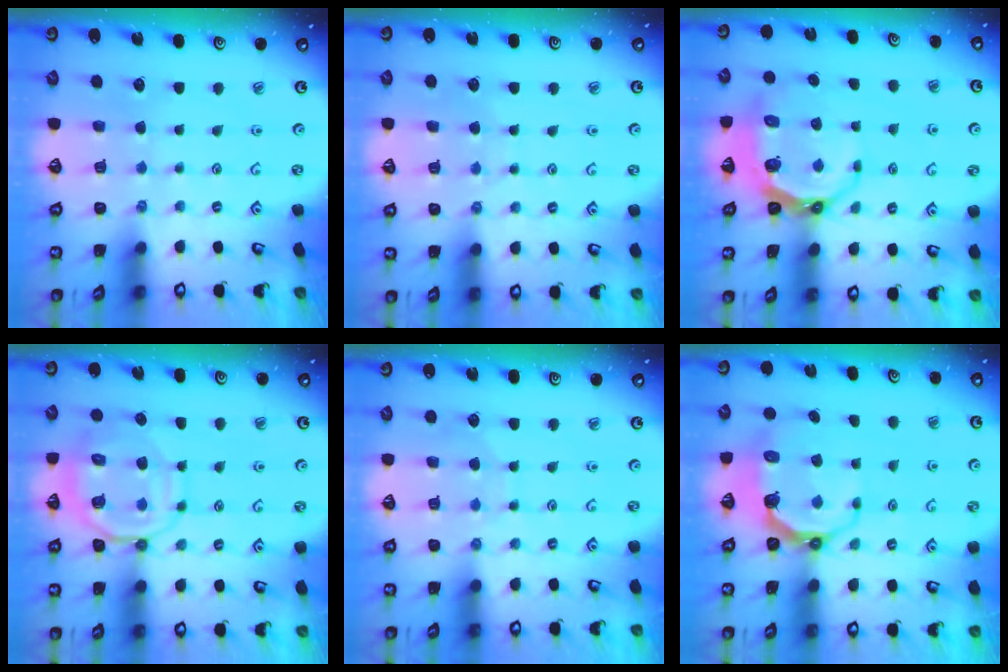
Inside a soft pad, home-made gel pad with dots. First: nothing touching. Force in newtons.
{"total": 2.8, "press": 2.7, "slide": 0.5}
{"total": 8.6, "press": 7.8, "slide": 3.5}
{"total": 12.4, "press": 12.3, "slide": 1.8}
{"total": 6.2, "press": 6.2, "slide": 0.3}
{"total": 7.8, "press": 6.4, "slide": 4.4}